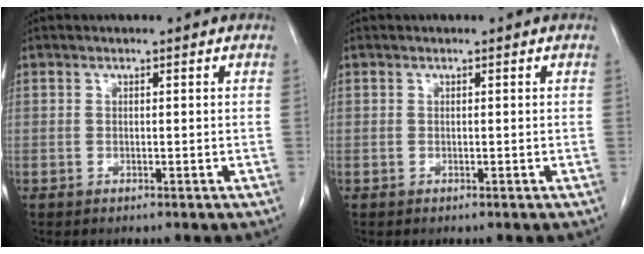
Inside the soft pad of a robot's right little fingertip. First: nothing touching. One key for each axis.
{"total": 0.0}